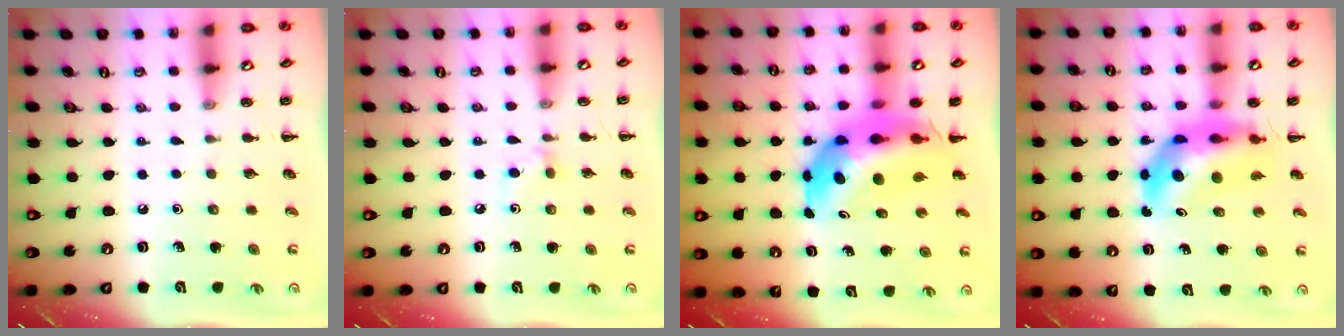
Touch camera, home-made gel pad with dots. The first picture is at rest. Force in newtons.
{"total": 4.5, "press": 4.2, "slide": 1.5}
{"total": 11.6, "press": 10.9, "slide": 3.9}
{"total": 10.2, "press": 9.8, "slide": 2.8}